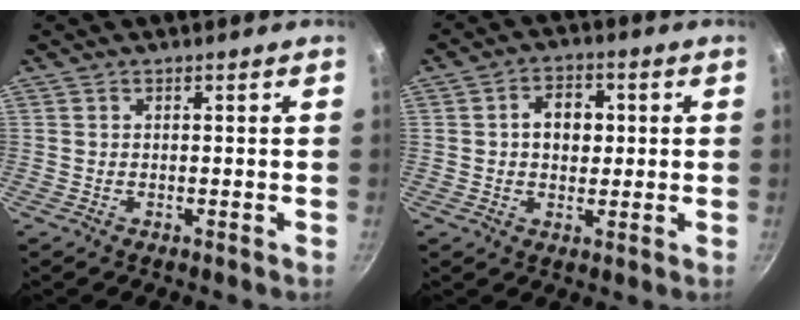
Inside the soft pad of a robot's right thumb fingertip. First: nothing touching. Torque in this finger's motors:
{"motor_torque": [-0.48, 0.55, 0.63, -0.24, 0.08]}